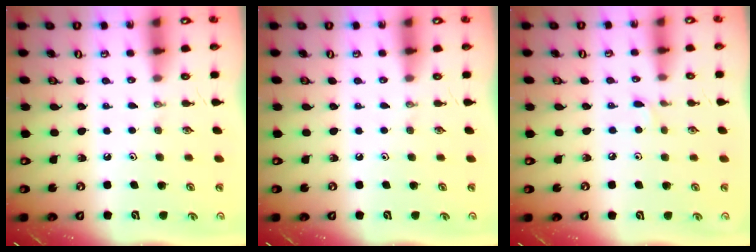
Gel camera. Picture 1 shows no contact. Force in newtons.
{"total": 0.0}
{"total": 2.4, "press": 2.4, "slide": 0.4}